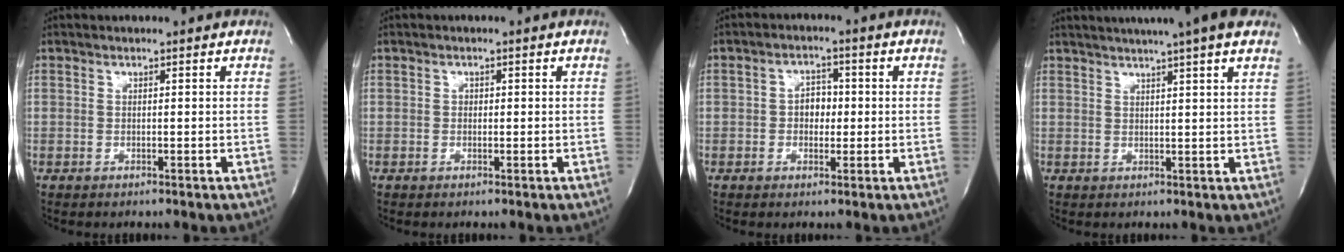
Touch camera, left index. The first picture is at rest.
{"total": 0.6, "force": [0.0, 0.5, 0.3], "torque": [-0.003, -0.001, -0.003]}
{"total": 3.5, "force": [-0.2, 2.4, 2.5], "torque": [-0.035, 0.008, -0.006]}
{"total": 11.9, "force": [9.5, -0.1, 7.2], "torque": [-0.115, 0.027, 0.109]}